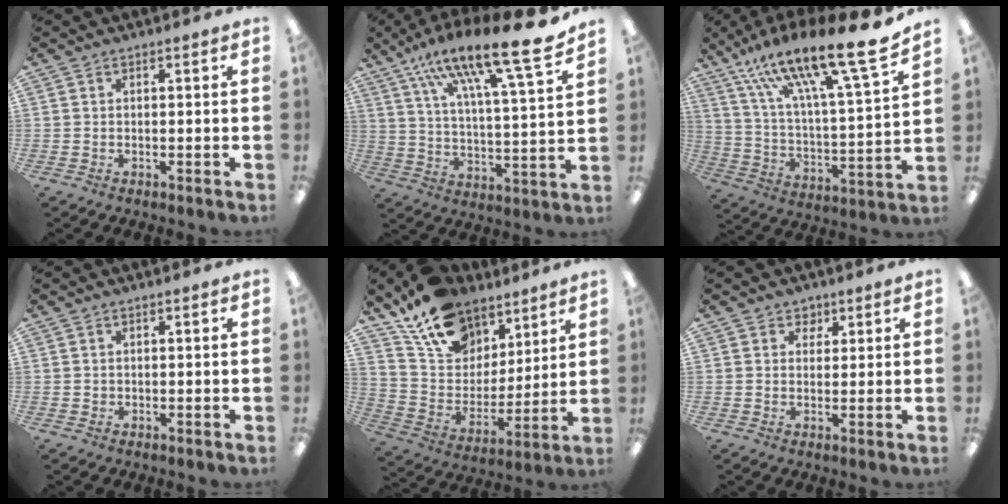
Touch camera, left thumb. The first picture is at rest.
{"total": 19.1, "force": [14.2, 3.5, 12.3], "torque": [-0.204, -0.091, 0.229]}
{"total": 21.6, "force": [16.0, 3.9, 13.9], "torque": [-0.230, -0.108, 0.259]}
{"total": 0.7, "force": [0.2, 0.7, 0.0], "torque": [0.001, 0.004, 0.004]}
{"total": 17.2, "force": [12.1, 10.6, 5.8], "torque": [-0.115, -0.078, 0.231]}
{"total": 3.4, "force": [1.9, 2.7, 0.3], "torque": [0.009, -0.007, 0.031]}